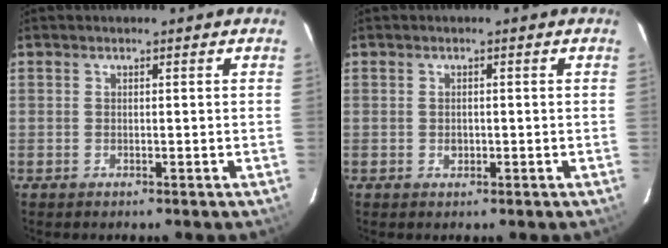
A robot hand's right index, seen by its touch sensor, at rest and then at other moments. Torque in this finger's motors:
{"motor_torque": [0.16, 0.11, 0.18, 0.02]}